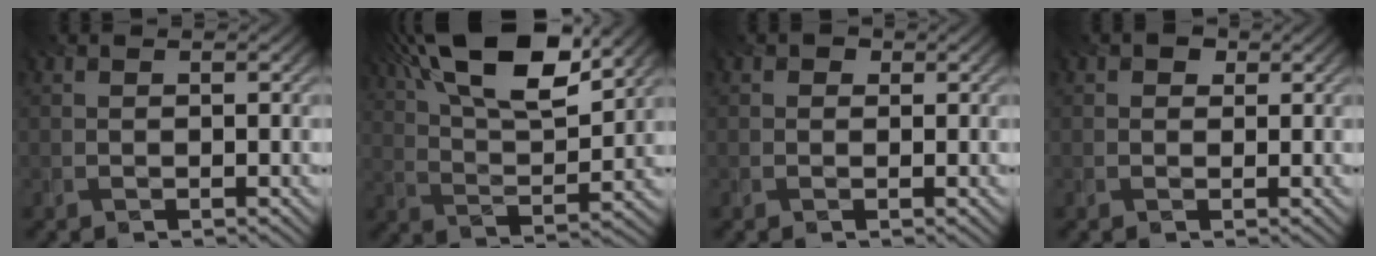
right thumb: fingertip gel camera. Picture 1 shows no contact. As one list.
[{"total": 15.9, "force": [9.5, 5.5, 11.4], "torque": [-0.223, 0.022, 0.148]}, {"total": 0.8, "force": [0.1, 0.8, 0.1], "torque": [0.003, -0.003, -0.001]}, {"total": 1.2, "force": [0.3, 1.1, 0.3], "torque": [0.000, -0.001, 0.001]}]